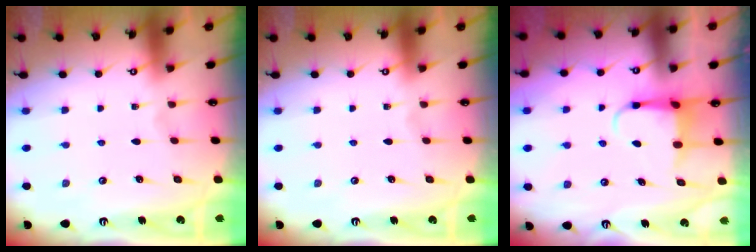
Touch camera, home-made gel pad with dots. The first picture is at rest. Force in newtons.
{"total": 0.0}
{"total": 4.4, "press": 4.4, "slide": 0.2}